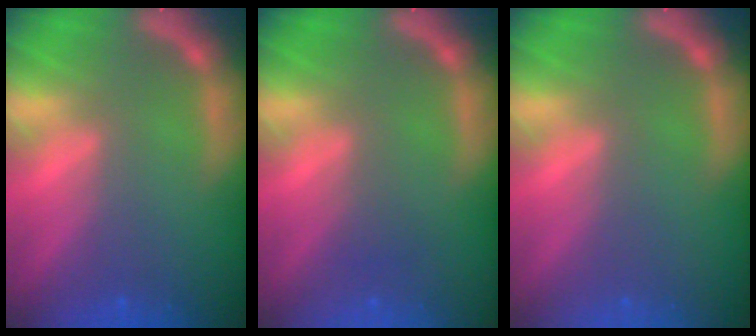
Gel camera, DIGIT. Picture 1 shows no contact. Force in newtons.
{"total": 1.0}
{"total": 0.0}